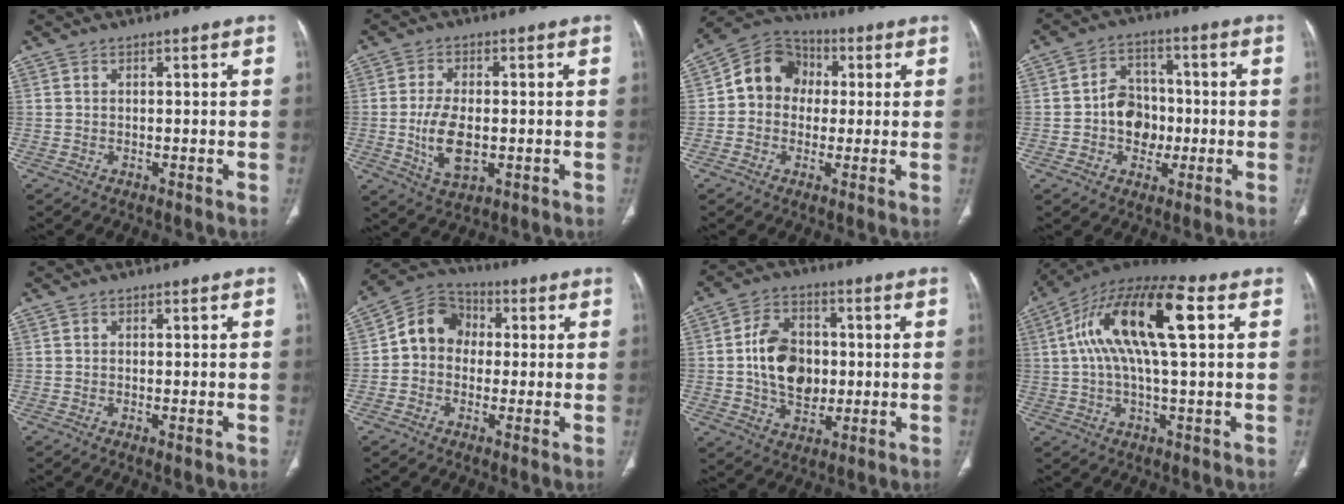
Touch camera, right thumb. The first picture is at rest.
{"total": 8.6, "force": [-1.2, 4.6, 7.1], "torque": [-0.131, -0.005, -0.013]}
{"total": 10.4, "force": [0.8, 9.2, 4.8], "torque": [-0.056, 0.026, -0.001]}
{"total": 8.8, "force": [-1.2, 7.3, 4.8], "torque": [-0.036, 0.024, -0.025]}
{"total": 0.9, "force": [-0.4, 0.3, 0.7], "torque": [-0.013, -0.004, -0.003]}
{"total": 9.2, "force": [0.2, 8.0, 4.6], "torque": [-0.056, 0.030, -0.012]}
{"total": 13.0, "force": [0.1, 9.4, 9.0], "torque": [-0.127, 0.011, 0.004]}
{"total": 18.8, "force": [4.5, 6.3, 17.1], "torque": [-0.323, 0.028, 0.068]}